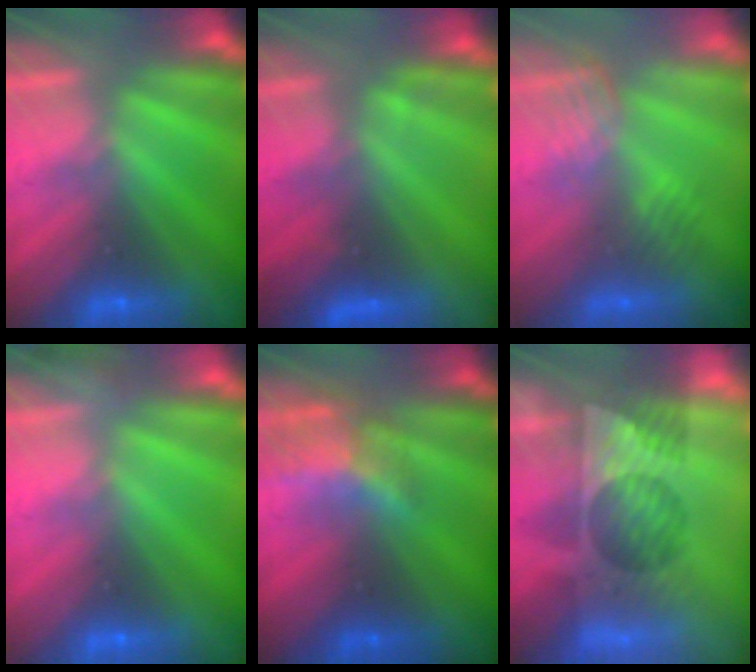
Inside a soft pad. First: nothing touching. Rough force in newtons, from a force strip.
{"total": 4.6}
{"total": 2.7}
{"total": 2.8}
{"total": 2.3}
{"total": 11.8}